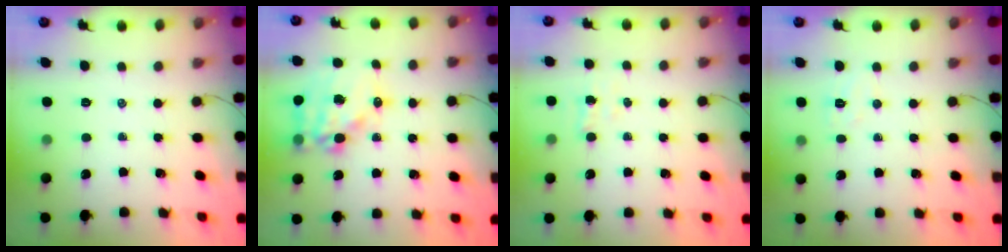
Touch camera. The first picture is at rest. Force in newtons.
{"total": 15.1, "press": 14.6, "slide": 3.7}
{"total": 2.5, "press": 2.3, "slide": 0.8}
{"total": 5.6, "press": 5.5, "slide": 1.1}